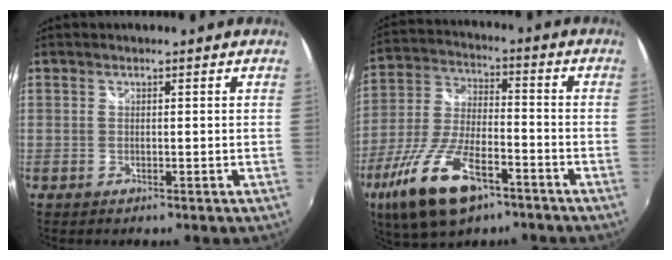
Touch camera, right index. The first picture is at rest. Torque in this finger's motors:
{"motor_torque": [1.70, -0.44, 0.85, 0.17]}